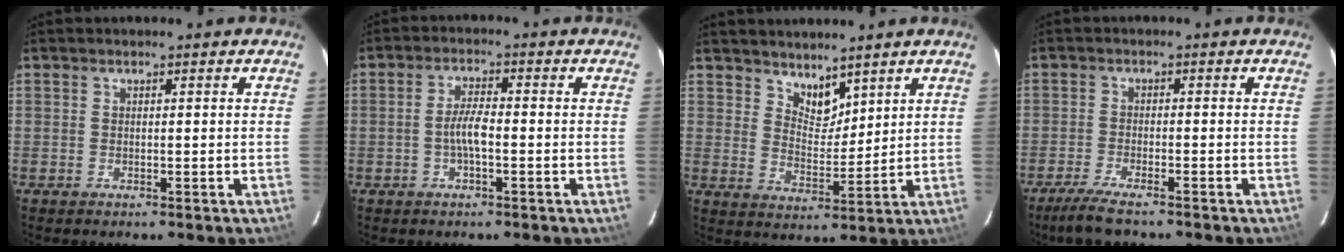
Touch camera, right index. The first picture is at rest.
{"total": 4.0, "force": [-1.2, 0.8, 3.8], "torque": [-0.077, 0.006, -0.022]}
{"total": 5.6, "force": [4.6, 2.6, 1.8], "torque": [-0.019, -0.004, 0.084]}
{"total": 6.3, "force": [-5.2, 0.9, 3.4], "torque": [-0.091, -0.018, -0.098]}